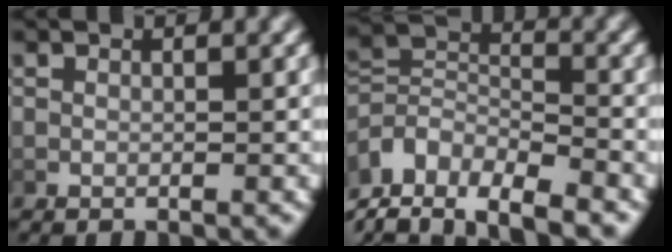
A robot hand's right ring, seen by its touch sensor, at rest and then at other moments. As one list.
[{"total": 11.0, "force": [-6.5, 7.7, 4.3], "torque": [-0.101, -0.045, -0.104]}]